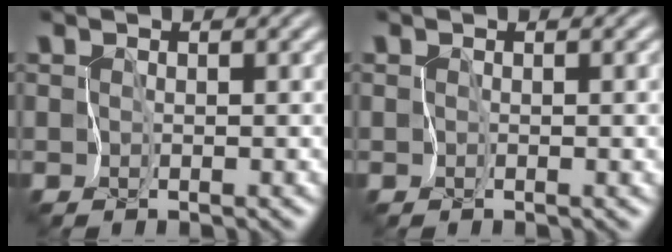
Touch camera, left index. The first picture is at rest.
{"total": 2.1, "force": [-0.2, 1.0, 1.8], "torque": [-0.019, -0.006, 0.000]}